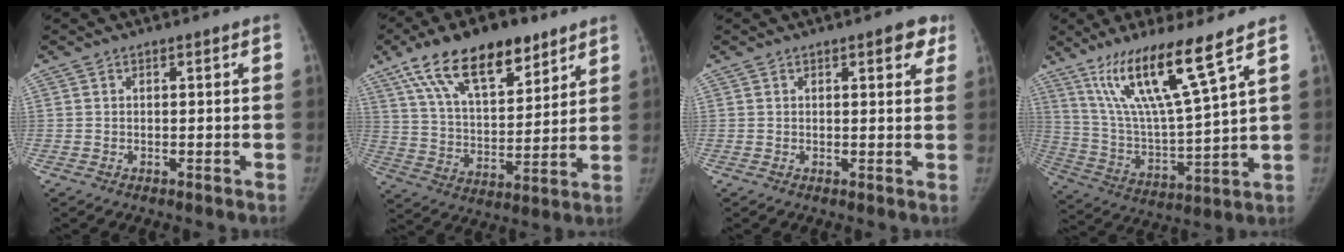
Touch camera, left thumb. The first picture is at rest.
{"total": 19.5, "force": [12.1, 8.9, 12.4], "torque": [-0.177, -0.032, 0.214]}
{"total": 4.0, "force": [2.3, 1.6, 2.9], "torque": [-0.017, -0.007, 0.022]}
{"total": 16.7, "force": [10.4, 1.1, 13.0], "torque": [-0.240, -0.055, 0.203]}